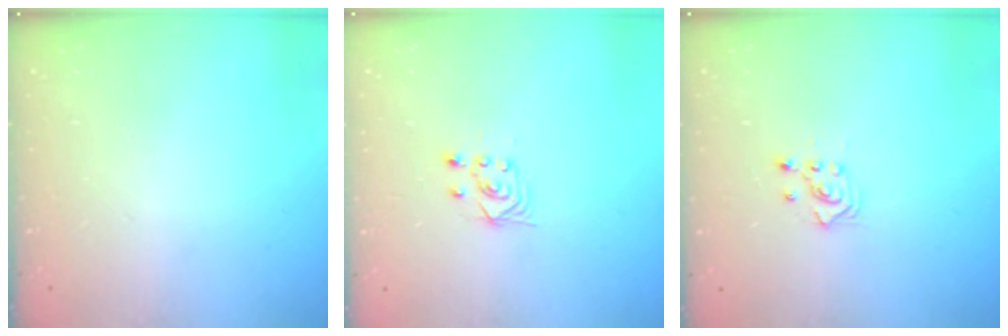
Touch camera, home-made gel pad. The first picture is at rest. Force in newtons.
{"total": 2.8, "press": 2.4, "slide": 1.4}
{"total": 2.6, "press": 2.4, "slide": 1.0}